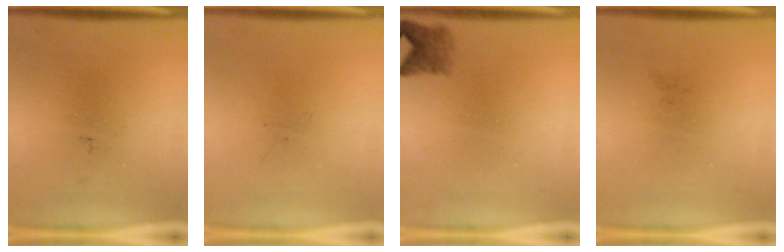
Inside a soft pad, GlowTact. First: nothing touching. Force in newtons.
{"total": 0.0}
{"total": 2.4}
{"total": 0.0}